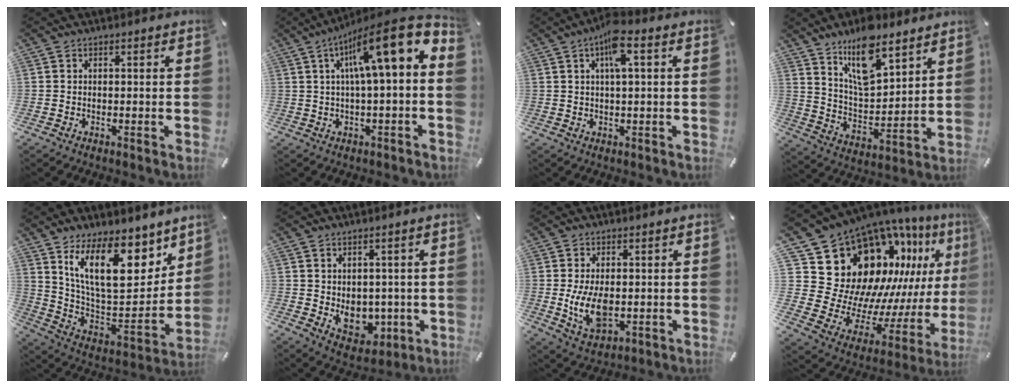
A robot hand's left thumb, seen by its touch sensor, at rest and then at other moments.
{"total": 16.6, "force": [6.6, 3.8, 14.8], "torque": [-0.234, -0.047, 0.100]}
{"total": 6.6, "force": [2.5, 1.4, 5.9], "torque": [-0.112, 0.003, 0.040]}
{"total": 14.5, "force": [10.8, 6.0, 7.6], "torque": [-0.143, -0.056, 0.194]}
{"total": 20.7, "force": [12.0, 9.9, 13.7], "torque": [-0.233, -0.084, 0.213]}
{"total": 7.4, "force": [0.4, 6.4, 3.5], "torque": [-0.030, -0.015, 0.012]}
{"total": 9.3, "force": [-0.6, 5.6, 7.4], "torque": [-0.158, -0.012, -0.013]}
{"total": 20.9, "force": [13.6, 14.1, 7.3], "torque": [-0.081, -0.169, 0.290]}